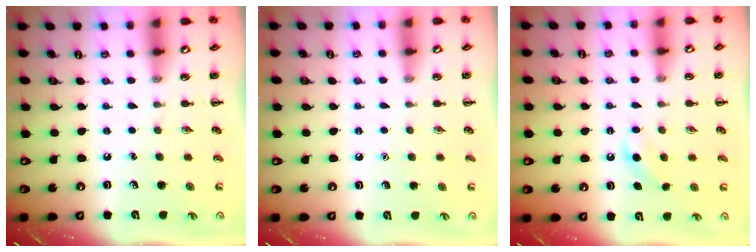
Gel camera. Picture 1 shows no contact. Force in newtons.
{"total": 1.6, "press": 1.5, "slide": 0.1}
{"total": 5.6, "press": 5.4, "slide": 1.5}